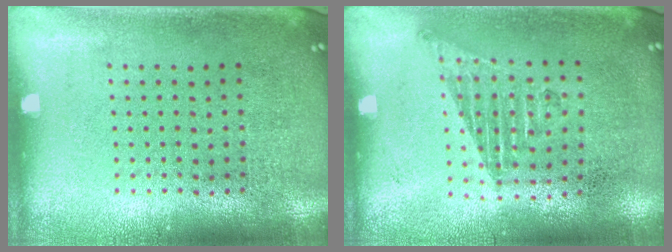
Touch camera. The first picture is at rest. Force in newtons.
{"total": 1.2, "press": 1.0, "slide": 0.6}